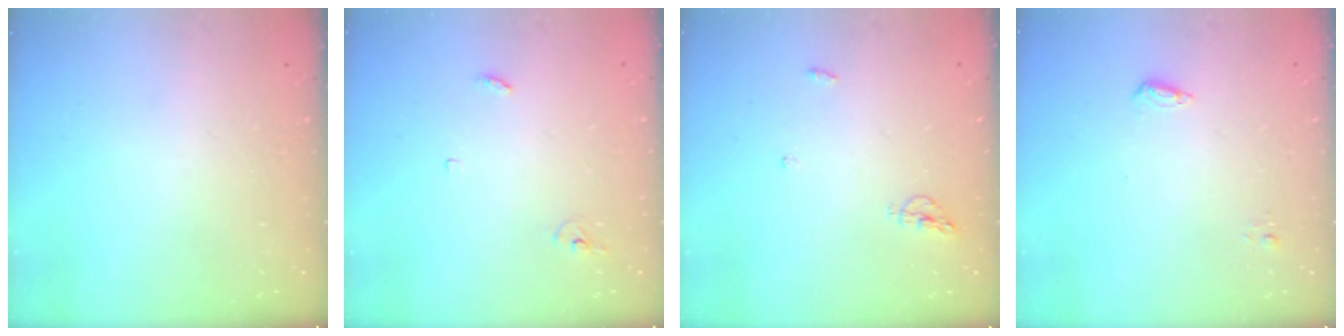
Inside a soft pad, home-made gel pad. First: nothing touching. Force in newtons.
{"total": 2.9, "press": 2.9, "slide": 0.2}
{"total": 4.6, "press": 4.5, "slide": 1.0}
{"total": 5.2, "press": 5.1, "slide": 1.0}